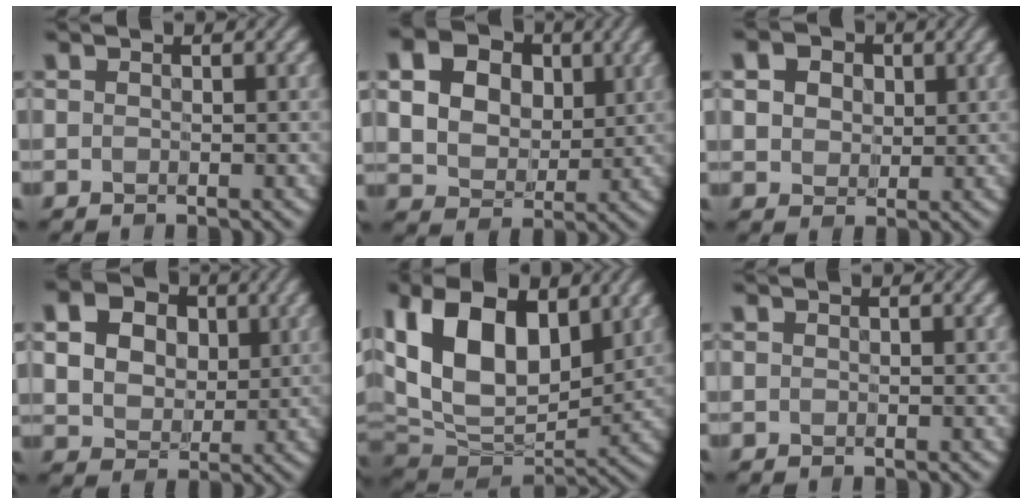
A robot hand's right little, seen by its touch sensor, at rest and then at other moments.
{"total": 15.6, "force": [5.9, 12.2, 7.8], "torque": [-0.182, 0.027, 0.111]}
{"total": 7.8, "force": [3.4, 5.7, 4.0], "torque": [-0.097, 0.021, 0.045]}
{"total": 11.8, "force": [4.6, 8.9, 6.3], "torque": [-0.140, 0.029, 0.085]}
{"total": 14.3, "force": [4.0, 8.7, 10.6], "torque": [-0.217, 0.009, 0.070]}
{"total": 0.0}